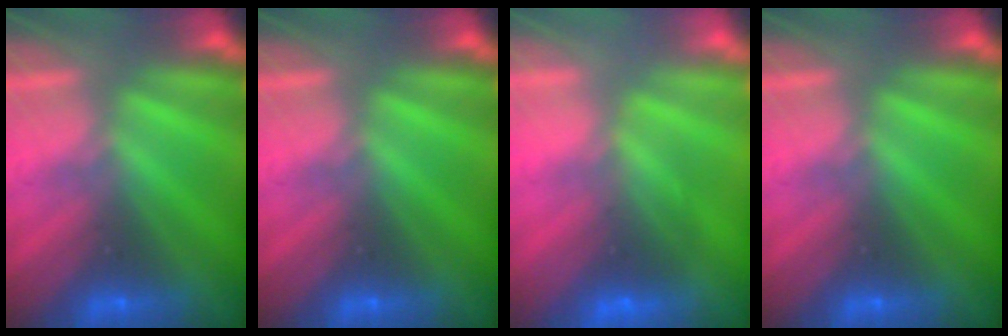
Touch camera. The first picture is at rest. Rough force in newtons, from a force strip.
{"total": 0.0}
{"total": 2.6}
{"total": 0.0}